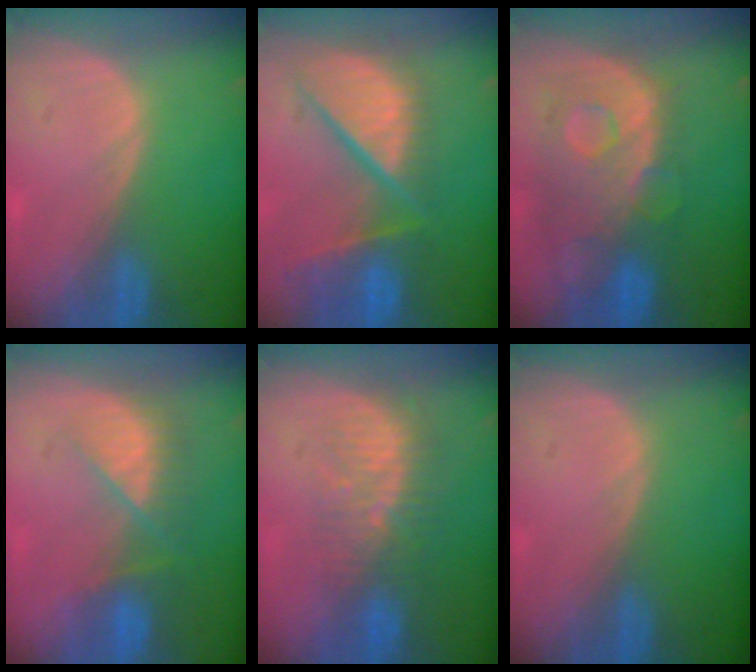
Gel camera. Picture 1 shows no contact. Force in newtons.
{"total": 12.3, "press": 10.1, "slide": 7.0}
{"total": 11.2, "press": 9.7, "slide": 5.6}
{"total": 7.5, "press": 6.7, "slide": 3.3}
{"total": 8.1, "press": 7.7, "slide": 2.7}
{"total": 0.0}